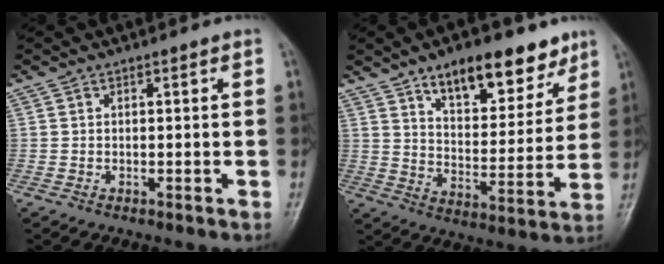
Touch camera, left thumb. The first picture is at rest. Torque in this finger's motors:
{"motor_torque": [0.66, 0.50, 0.52, -1.04, 0.16]}